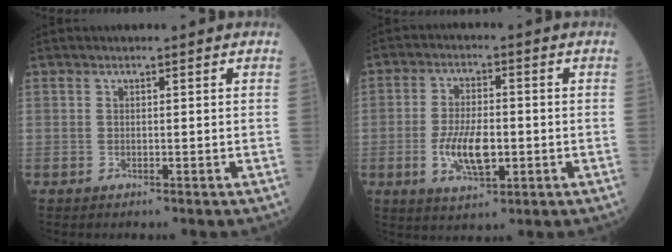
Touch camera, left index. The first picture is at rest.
{"total": 7.6, "force": [-1.7, 3.0, 6.8], "torque": [-0.139, -0.004, -0.029]}